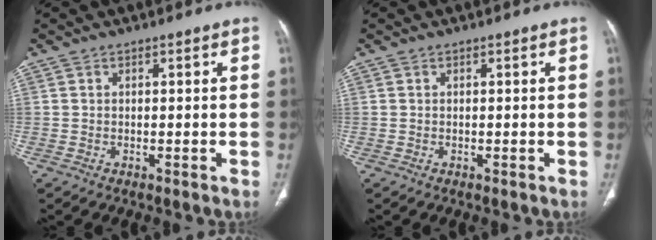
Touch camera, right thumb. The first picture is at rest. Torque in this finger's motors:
{"motor_torque": [0.03, 0.03, 0.00, 0.00, 0.00]}